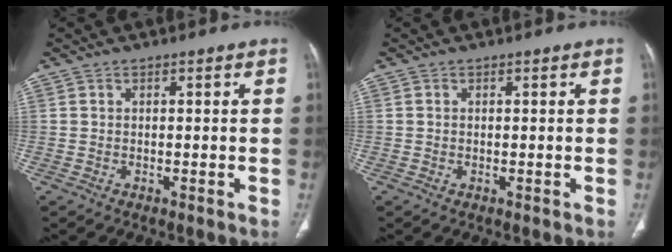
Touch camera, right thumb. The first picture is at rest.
{"total": 0.0}